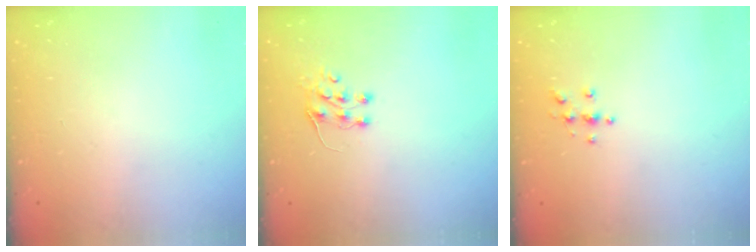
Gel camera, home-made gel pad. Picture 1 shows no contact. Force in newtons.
{"total": 6.0, "press": 5.9, "slide": 0.7}
{"total": 4.2, "press": 4.2, "slide": 0.3}